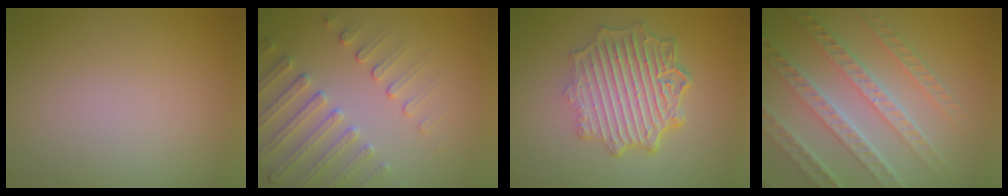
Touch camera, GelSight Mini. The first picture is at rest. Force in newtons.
{"total": 4.7, "press": 3.6, "slide": 3.0}
{"total": 7.0, "press": 5.4, "slide": 4.6}
{"total": 7.9, "press": 5.5, "slide": 5.7}